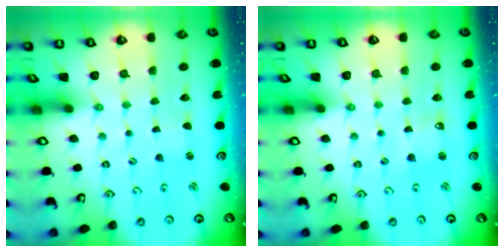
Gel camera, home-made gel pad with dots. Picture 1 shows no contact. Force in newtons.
{"total": 0.7, "press": 0.7, "slide": 0.1}